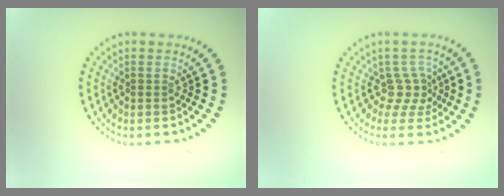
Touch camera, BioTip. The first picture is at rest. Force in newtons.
{"total": 2.3, "press": 1.6, "slide": 1.7}